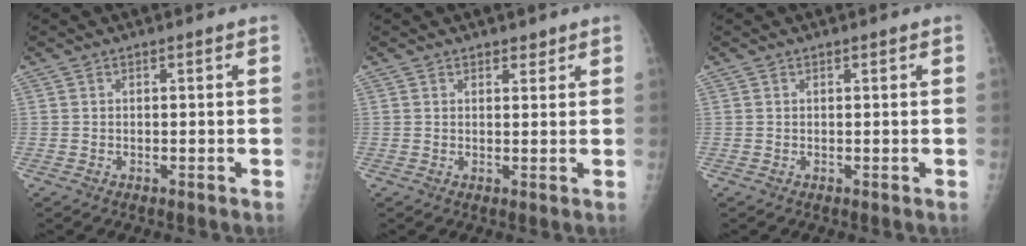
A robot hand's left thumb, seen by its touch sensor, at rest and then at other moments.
{"total": 1.8, "force": [1.4, 1.0, 0.5], "torque": [0.010, -0.009, 0.017]}
{"total": 0.0}